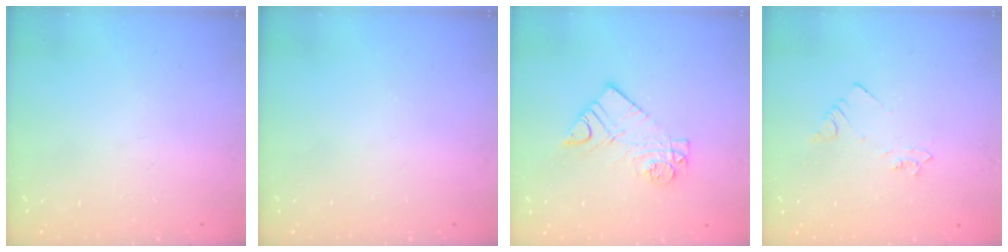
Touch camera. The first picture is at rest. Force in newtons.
{"total": 0.0}
{"total": 9.9, "press": 9.9, "slide": 0.7}
{"total": 2.5, "press": 2.5, "slide": 0.3}